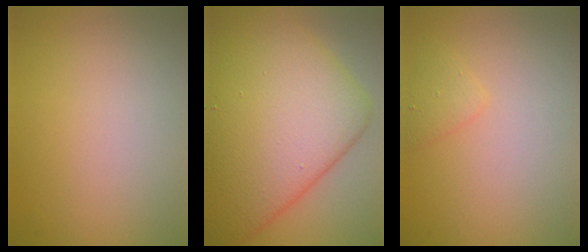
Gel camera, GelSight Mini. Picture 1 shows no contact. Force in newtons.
{"total": 14.2, "press": 14.2, "slide": 0.4}
{"total": 1.3, "press": 1.3, "slide": 0.0}